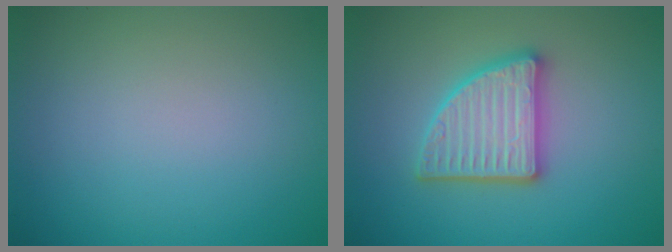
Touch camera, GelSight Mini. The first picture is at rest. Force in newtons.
{"total": 4.8, "press": 4.7, "slide": 0.8}